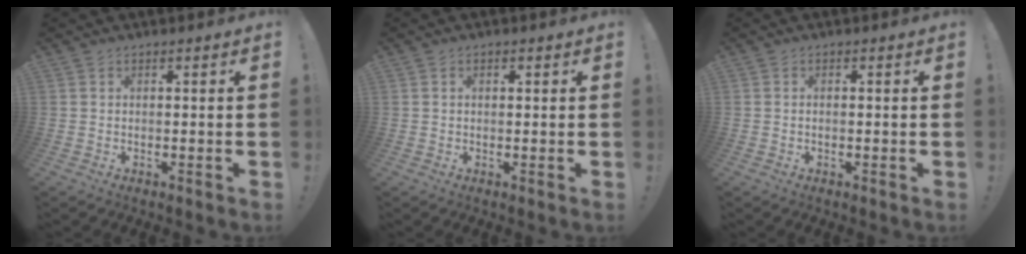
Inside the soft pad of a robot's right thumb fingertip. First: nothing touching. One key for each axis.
{"total": 0.8, "fx": 0.3, "fy": 0.6, "fz": 0.5, "tx": -0.002, "ty": 0.000, "tz": 0.004}
{"total": 0.6, "fx": -0.3, "fy": 0.2, "fz": 0.4, "tx": -0.013, "ty": 0.002, "tz": -0.005}